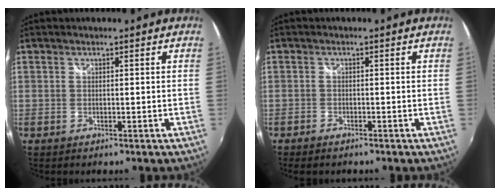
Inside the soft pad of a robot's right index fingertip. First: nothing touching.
{"total": 2.7, "force": [-2.2, 0.9, 1.2], "torque": [-0.031, -0.014, -0.041]}